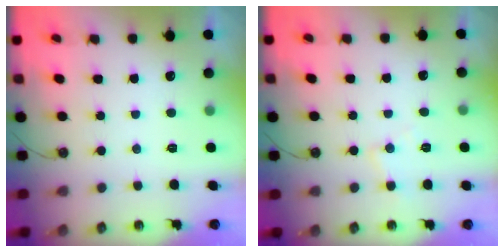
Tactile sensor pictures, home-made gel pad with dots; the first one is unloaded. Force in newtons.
{"total": 5.8, "press": 5.8, "slide": 0.4}